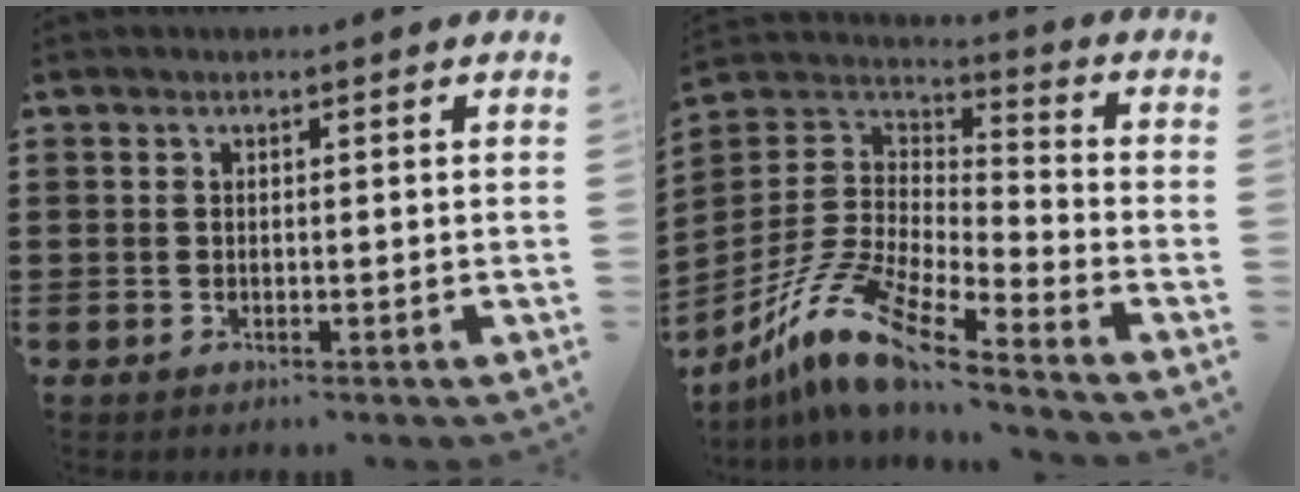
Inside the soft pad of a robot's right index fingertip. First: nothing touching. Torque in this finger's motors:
{"motor_torque": [0.72, -1.42, 0.34, 0.04]}